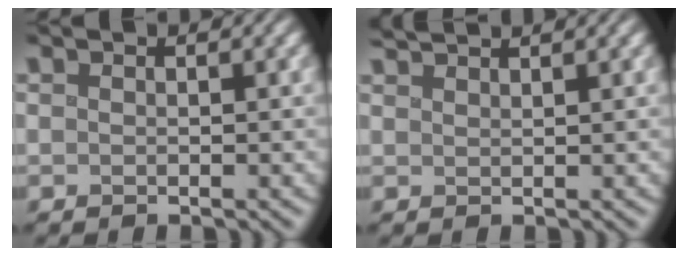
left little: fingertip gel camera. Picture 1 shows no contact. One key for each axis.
{"total": 2.3, "fx": 2.1, "fy": 0.2, "fz": 0.8, "tx": -0.003, "ty": 0.012, "tz": 0.026}